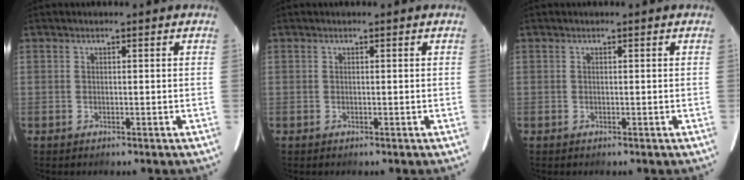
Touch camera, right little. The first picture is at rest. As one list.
[{"total": 0.0}, {"total": 0.0}]